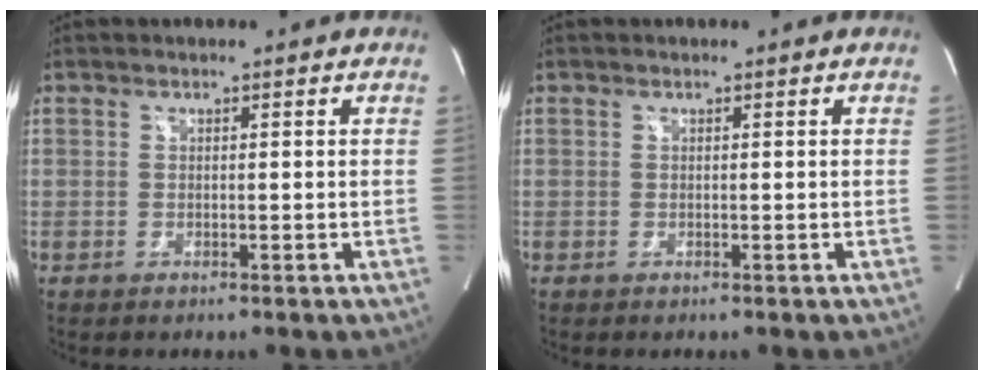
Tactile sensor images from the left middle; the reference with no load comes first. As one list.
[{"total": 0.0}]